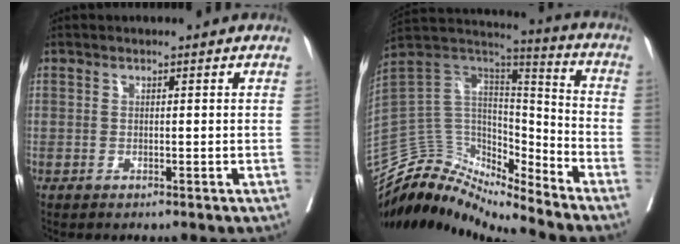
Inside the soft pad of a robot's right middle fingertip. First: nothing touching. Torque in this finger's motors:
{"motor_torque": [0.07, -0.26, -0.09, -0.05]}